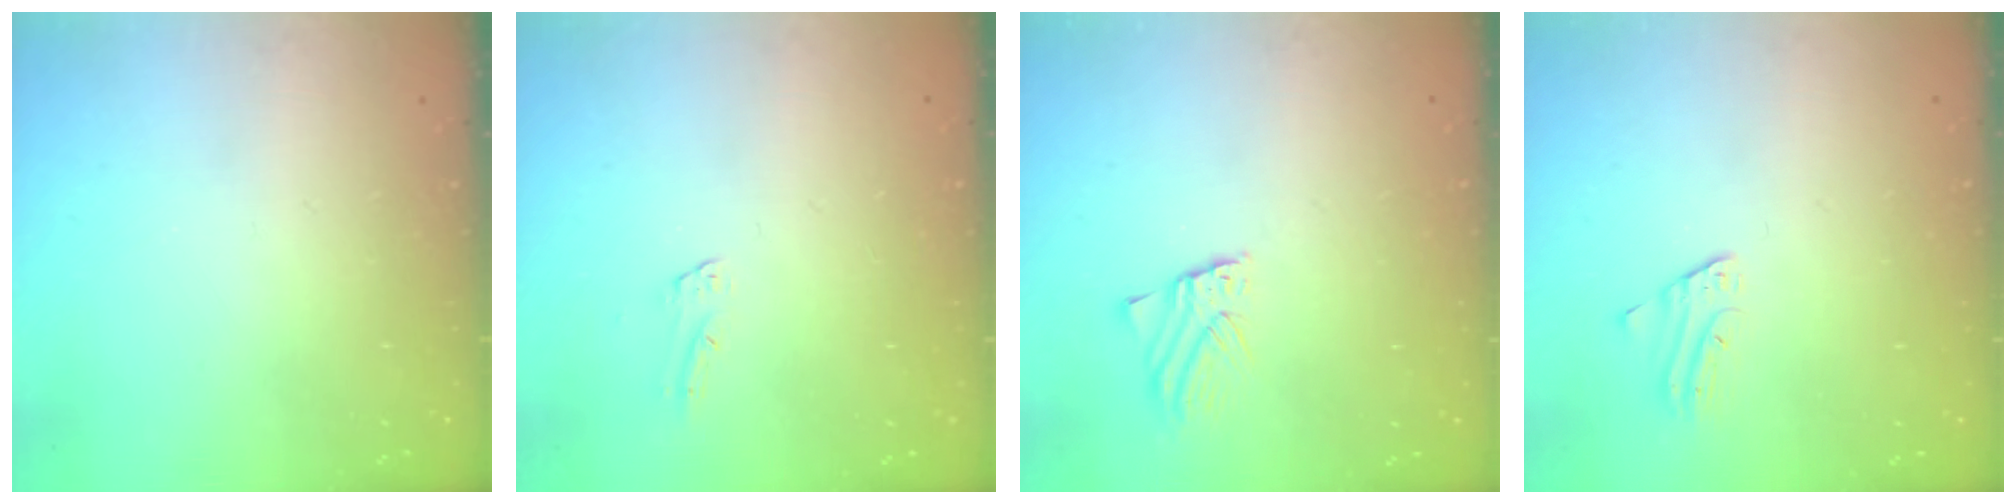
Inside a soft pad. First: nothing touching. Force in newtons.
{"total": 2.1, "press": 2.1, "slide": 0.2}
{"total": 1.5, "press": 1.5, "slide": 0.0}
{"total": 1.5, "press": 1.5, "slide": 0.1}